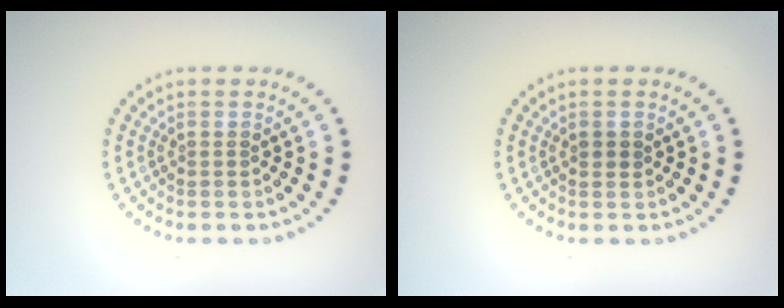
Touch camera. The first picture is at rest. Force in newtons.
{"total": 0.9, "press": 0.8, "slide": 0.3}